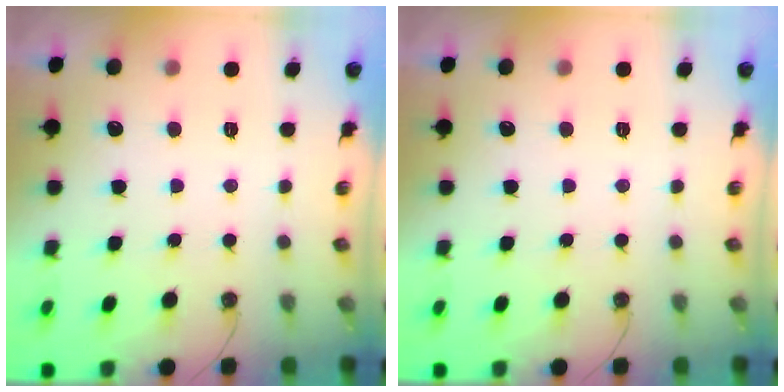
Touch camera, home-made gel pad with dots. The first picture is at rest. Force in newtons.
{"total": 0.0}